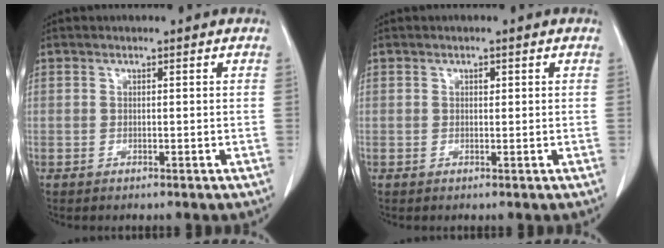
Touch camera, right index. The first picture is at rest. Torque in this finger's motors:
{"motor_torque": [0.00, 0.00, -0.01, 0.00]}